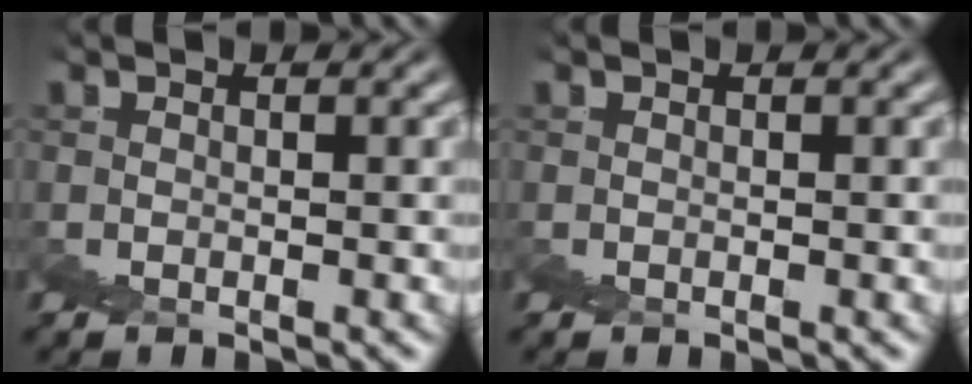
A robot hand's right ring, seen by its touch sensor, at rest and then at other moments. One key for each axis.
{"total": 0.0}